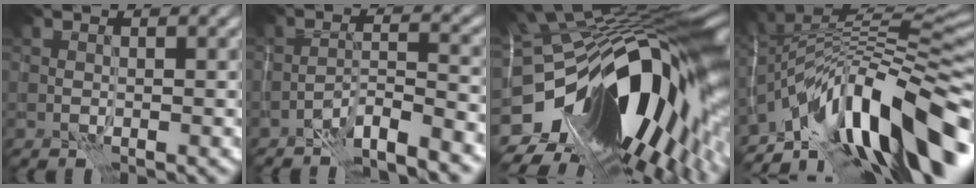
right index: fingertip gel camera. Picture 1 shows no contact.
{"total": 5.0, "force": [-4.1, 0.6, 2.7], "torque": [-0.043, 0.007, -0.077]}
{"total": 19.9, "force": [-5.0, 8.8, 17.2], "torque": [-0.284, -0.055, -0.065]}
{"total": 14.3, "force": [-6.6, 4.9, 11.6], "torque": [-0.190, 0.038, -0.120]}